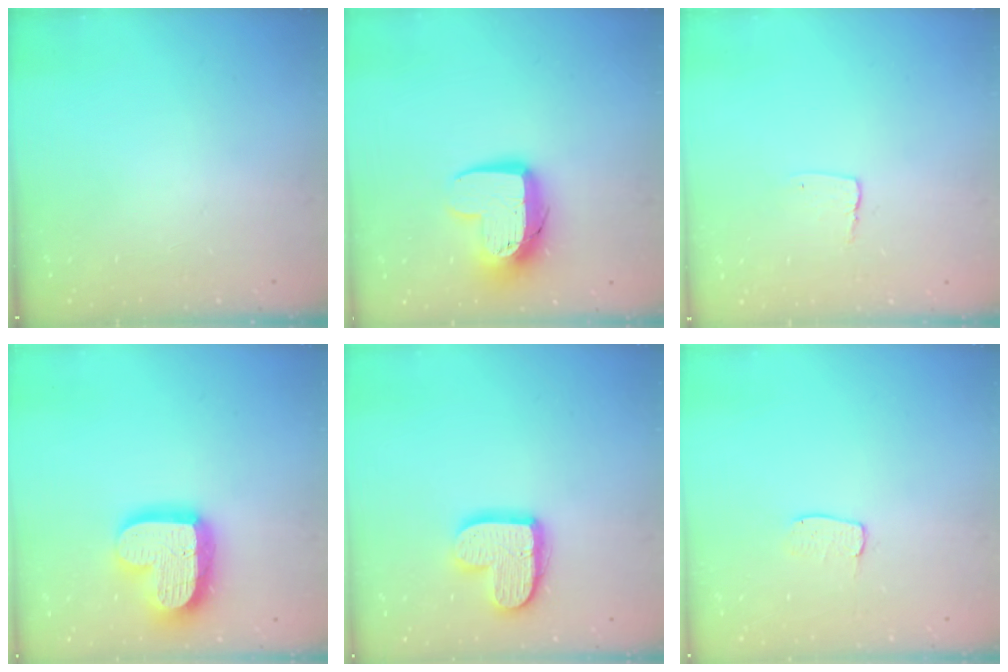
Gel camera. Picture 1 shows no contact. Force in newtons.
{"total": 11.0, "press": 10.9, "slide": 0.9}
{"total": 3.8, "press": 3.8, "slide": 0.4}
{"total": 19.0, "press": 19.0, "slide": 1.6}
{"total": 14.2, "press": 14.2, "slide": 1.1}
{"total": 4.5, "press": 4.5, "slide": 0.3}